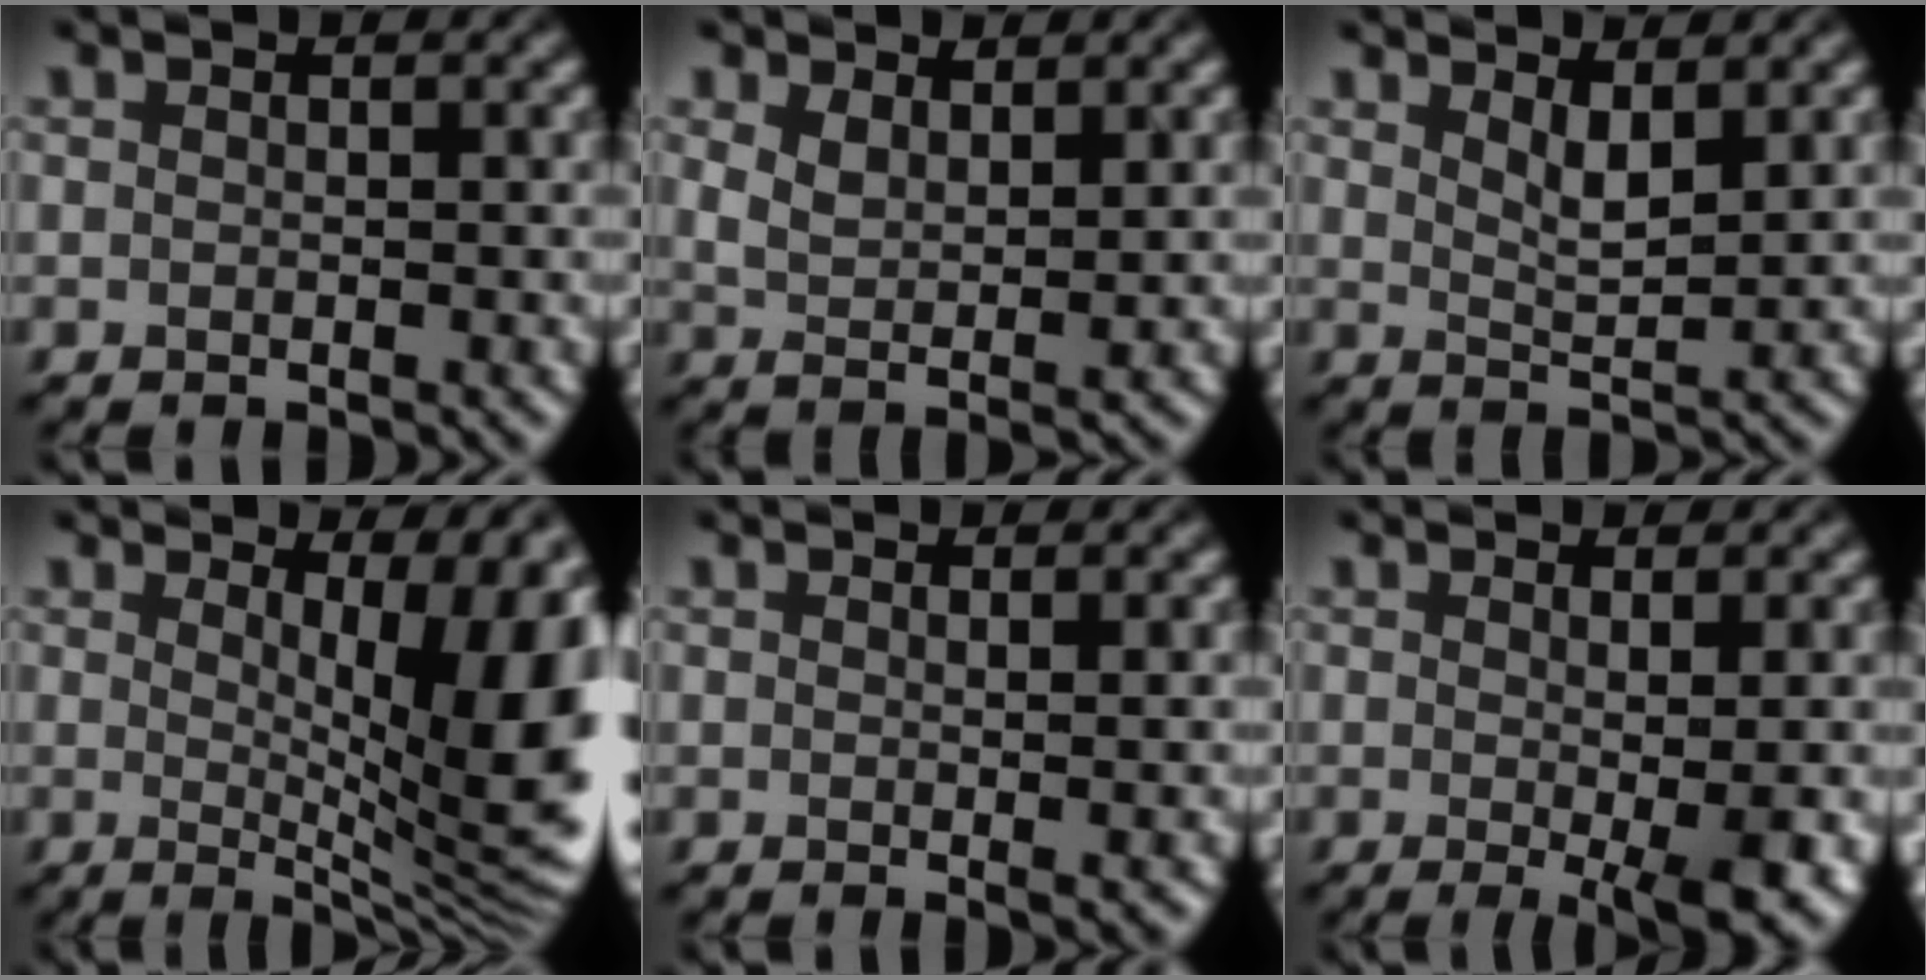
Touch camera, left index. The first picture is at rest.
{"total": 2.4, "force": [1.4, 0.9, 1.7], "torque": [-0.038, -0.006, 0.027]}
{"total": 2.5, "force": [1.6, 0.7, 1.9], "torque": [-0.034, -0.008, 0.028]}
{"total": 13.2, "force": [2.9, 4.7, 12.0], "torque": [-0.122, 0.001, 0.039]}
{"total": 1.6, "force": [0.7, 0.4, 1.4], "torque": [-0.015, 0.000, 0.007]}
{"total": 4.8, "force": [-0.4, 0.8, 4.8], "torque": [-0.063, -0.010, -0.006]}